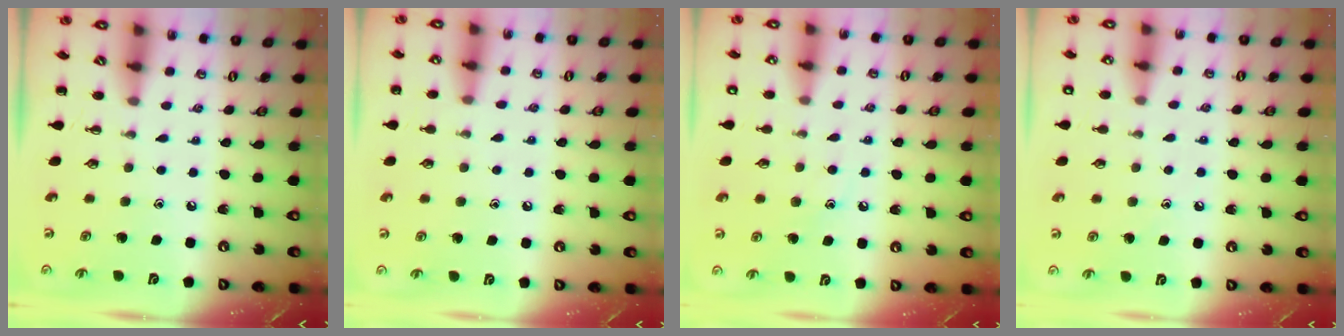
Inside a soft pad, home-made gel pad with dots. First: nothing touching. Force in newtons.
{"total": 5.1, "press": 4.8, "slide": 1.7}
{"total": 8.5, "press": 8.3, "slide": 1.6}
{"total": 7.2, "press": 6.8, "slide": 2.3}